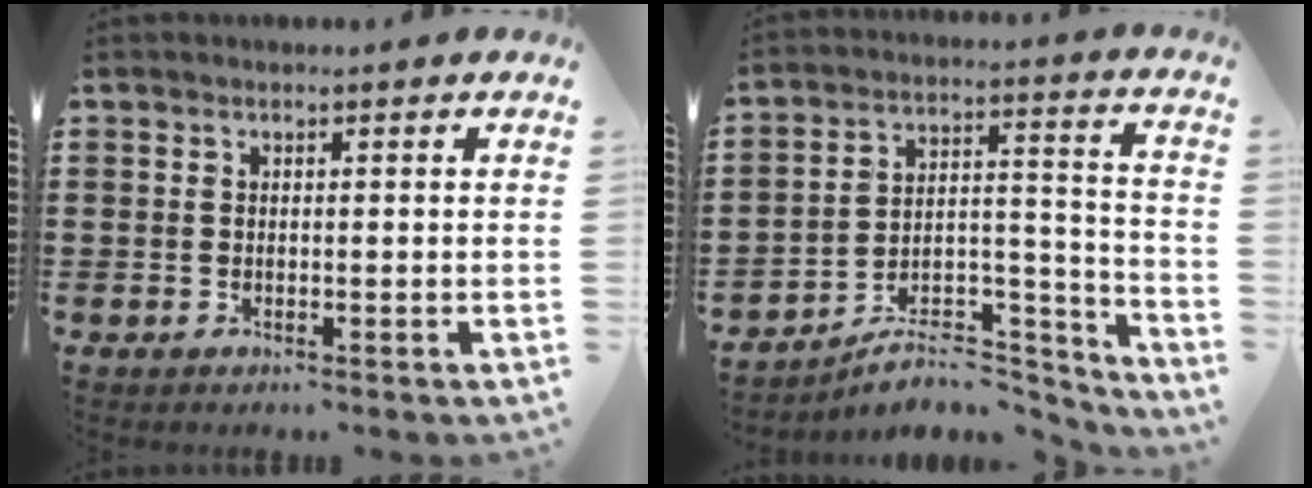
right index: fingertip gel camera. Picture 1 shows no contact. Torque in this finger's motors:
{"motor_torque": [-1.15, 0.95, -1.05, -0.21]}